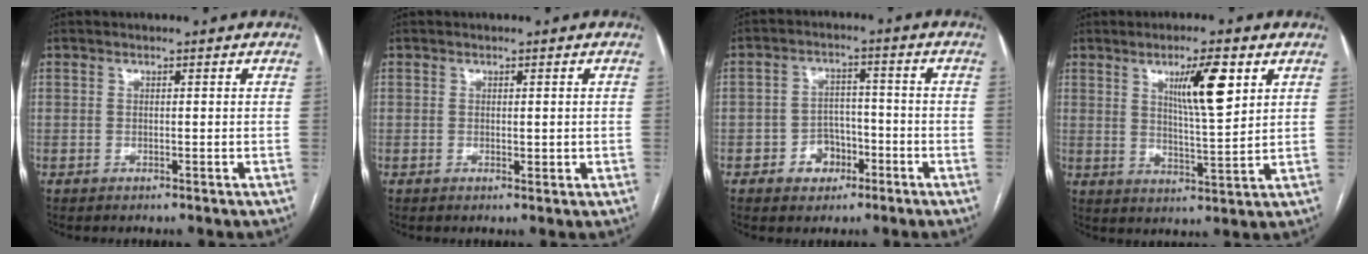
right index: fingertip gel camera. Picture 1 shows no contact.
{"total": 1.5, "force": [0.0, 0.8, 1.3], "torque": [-0.017, -0.003, 0.003]}
{"total": 5.2, "force": [-2.5, 4.0, 2.3], "torque": [-0.033, 0.017, -0.035]}
{"total": 8.9, "force": [3.9, 0.9, 7.9], "torque": [-0.134, -0.005, 0.066]}